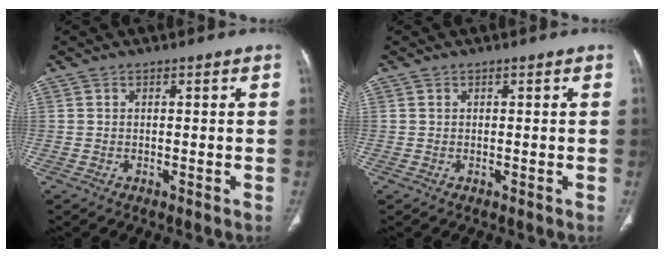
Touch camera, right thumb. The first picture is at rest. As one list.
[{"total": 0.0}]